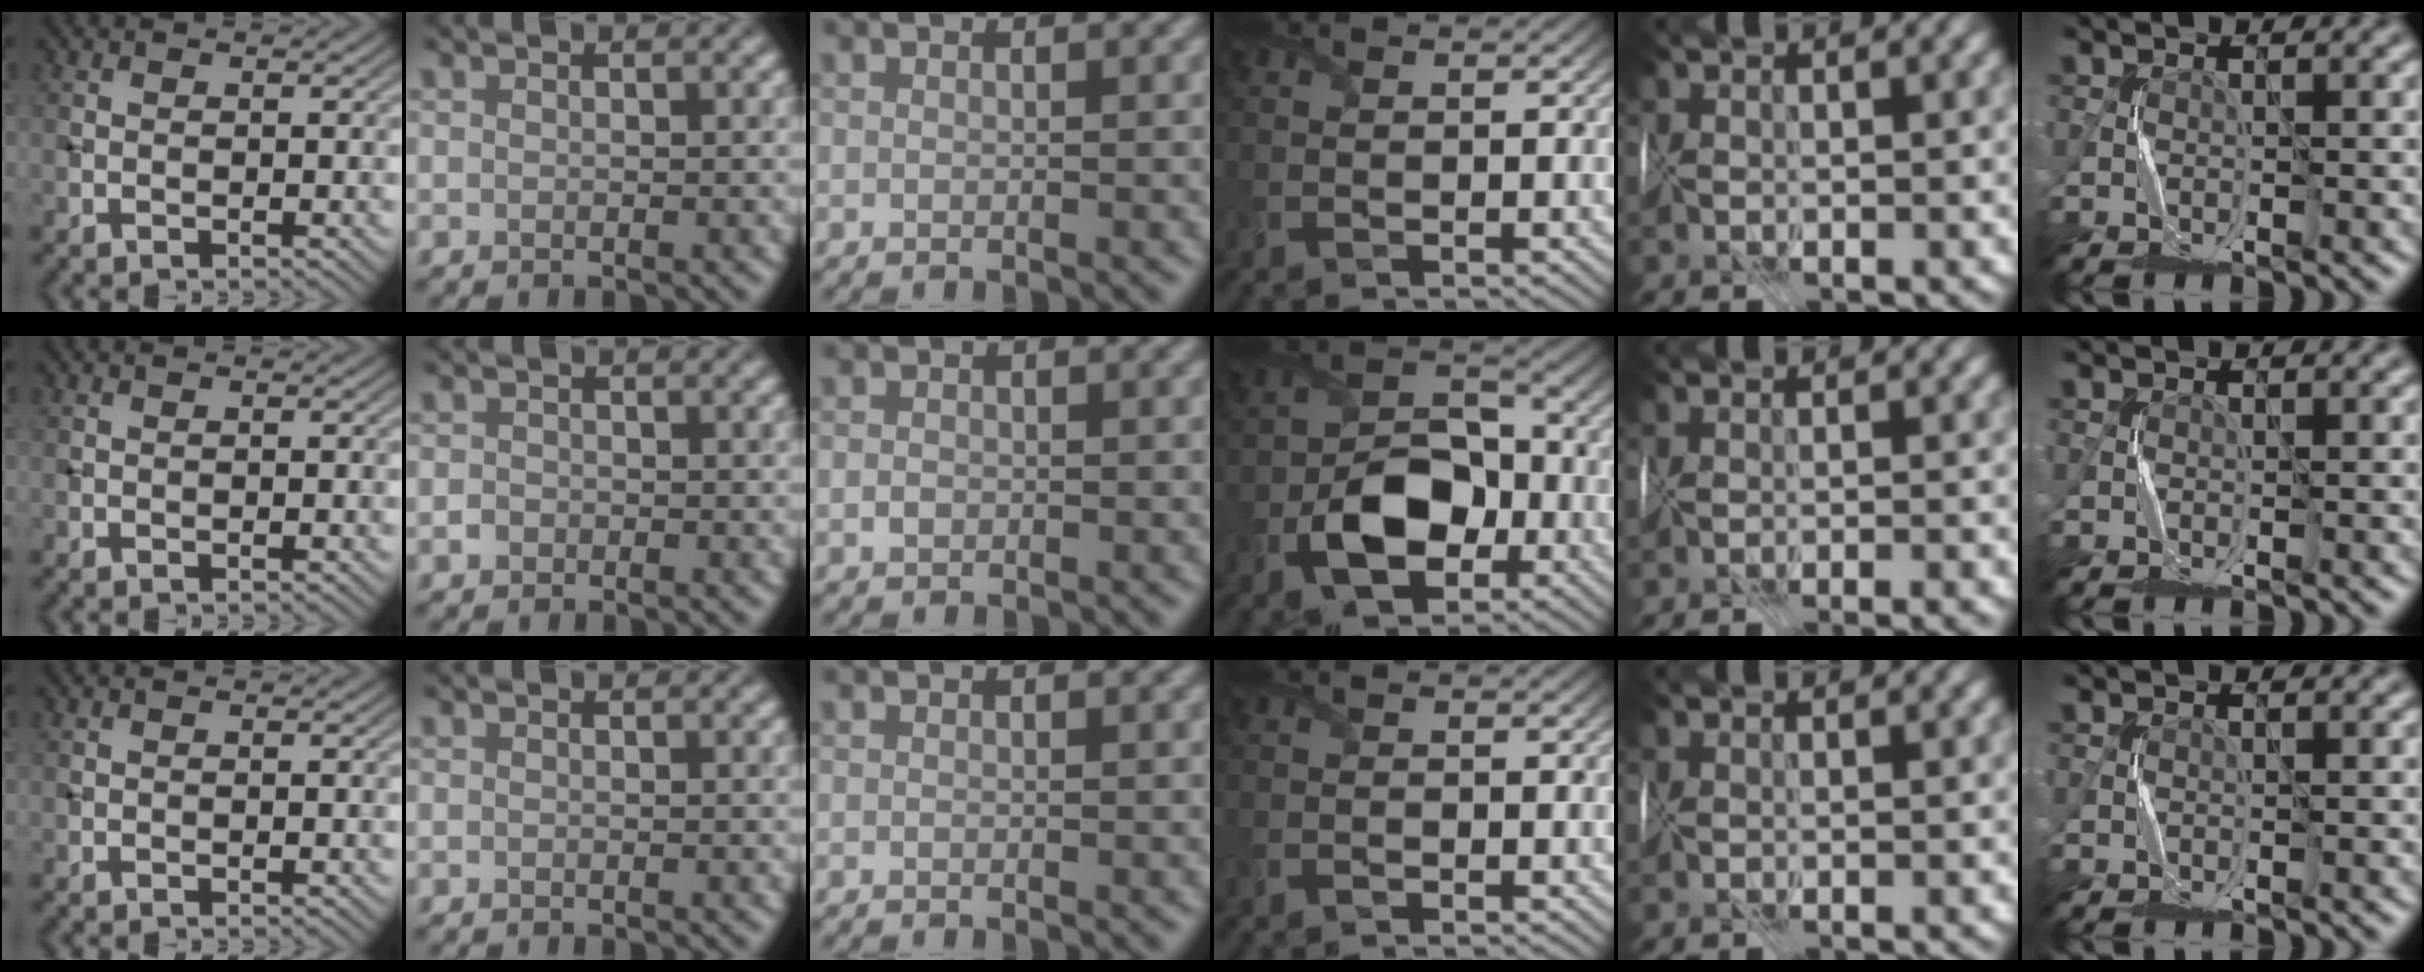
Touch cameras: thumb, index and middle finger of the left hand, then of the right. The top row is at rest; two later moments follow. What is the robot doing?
{"motion": "fold", "object": "tissue"}